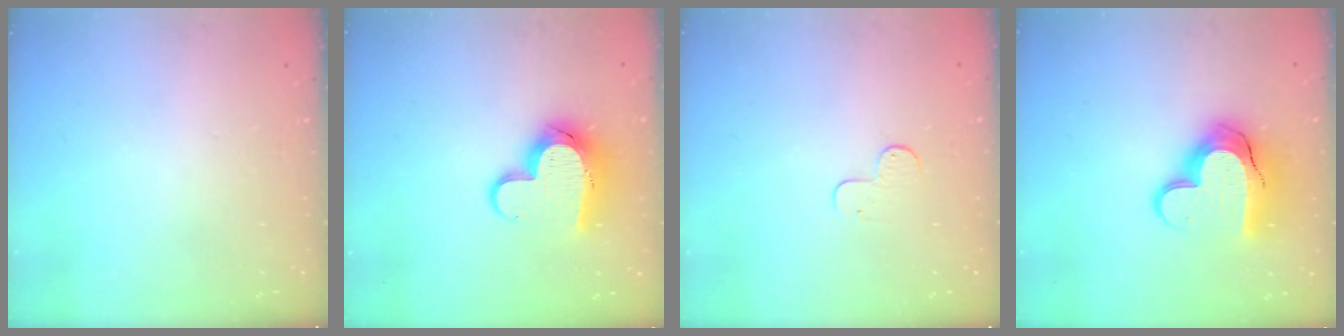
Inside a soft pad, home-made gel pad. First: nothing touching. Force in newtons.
{"total": 13.1, "press": 13.0, "slide": 1.3}
{"total": 4.8, "press": 4.8, "slide": 0.5}
{"total": 16.0, "press": 16.0, "slide": 1.0}